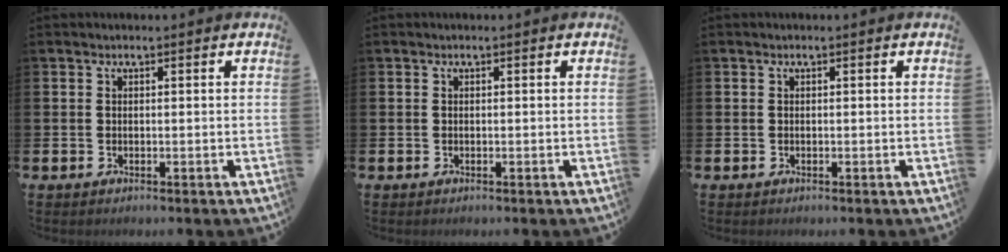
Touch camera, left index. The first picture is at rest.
{"total": 0.0}
{"total": 0.0}